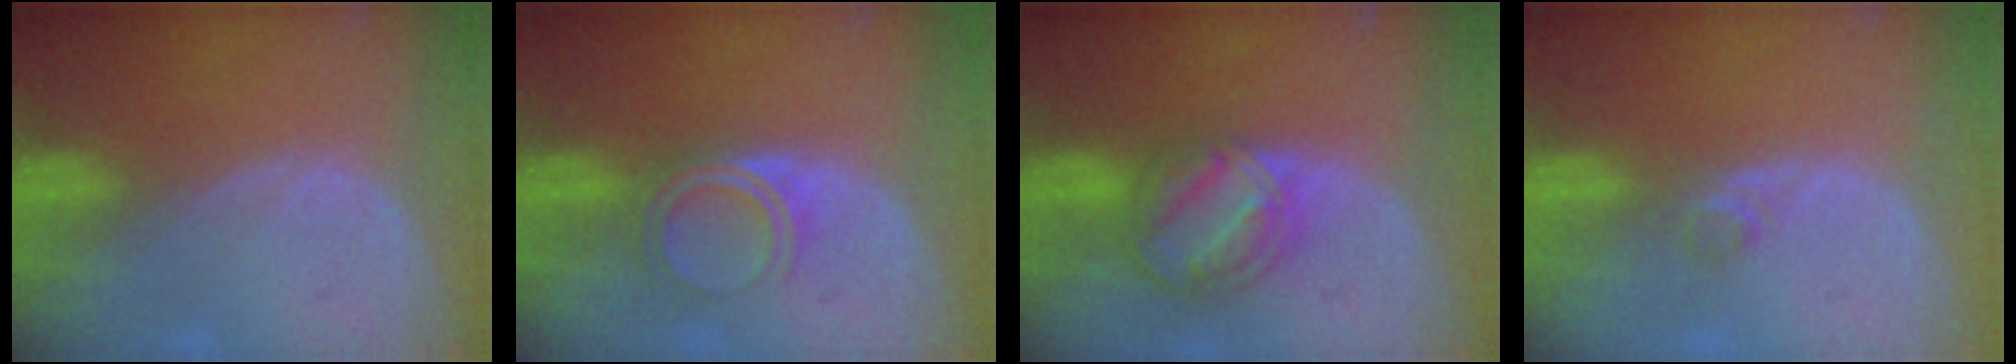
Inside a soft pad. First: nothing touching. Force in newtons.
{"total": 4.8, "press": 4.2, "slide": 2.4}
{"total": 8.2, "press": 7.0, "slide": 4.3}
{"total": 1.6, "press": 1.4, "slide": 0.8}